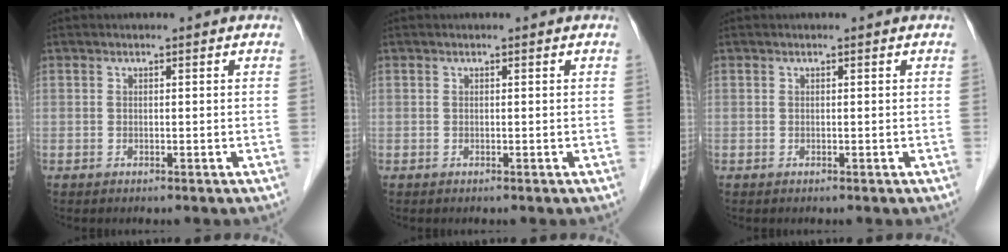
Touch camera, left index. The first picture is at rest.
{"total": 0.0}
{"total": 0.0}